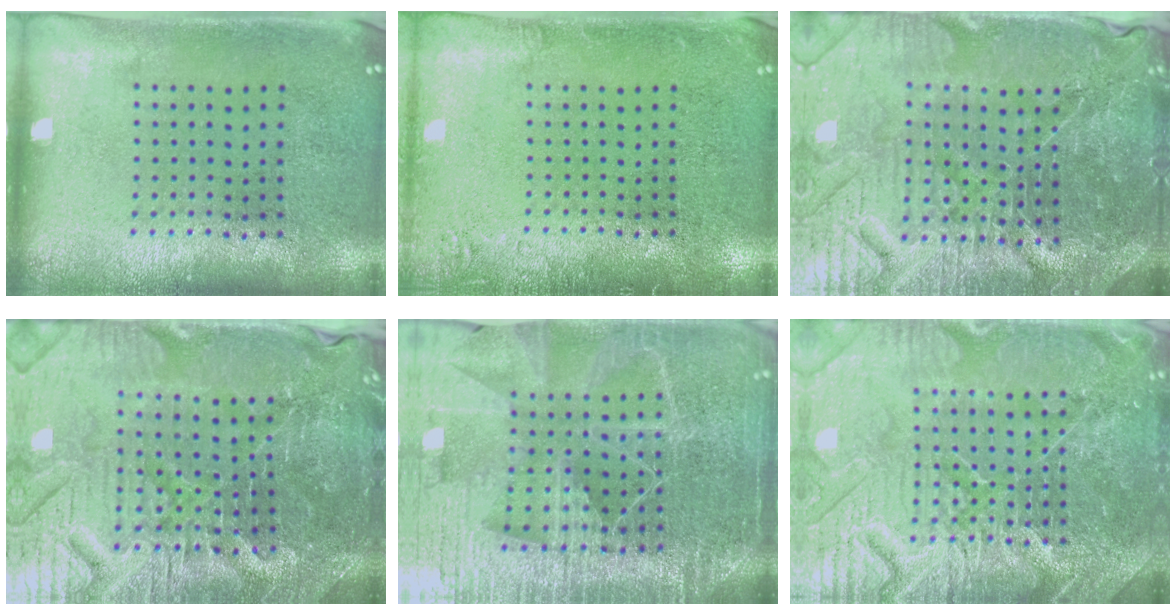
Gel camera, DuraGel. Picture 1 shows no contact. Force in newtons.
{"total": 1.5, "press": 1.5, "slide": 0.2}
{"total": 5.9, "press": 5.5, "slide": 2.2}
{"total": 4.8, "press": 4.6, "slide": 1.2}
{"total": 5.7, "press": 5.0, "slide": 2.8}
{"total": 6.4, "press": 6.3, "slide": 0.7}